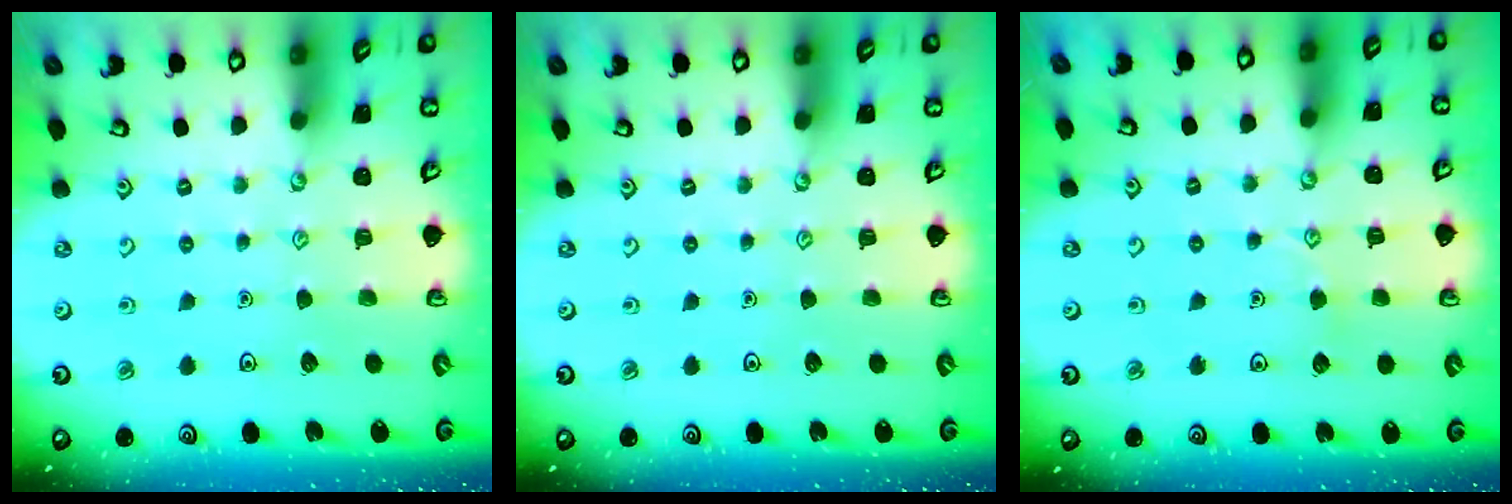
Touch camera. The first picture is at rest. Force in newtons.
{"total": 0.0}
{"total": 4.4, "press": 4.4, "slide": 0.4}